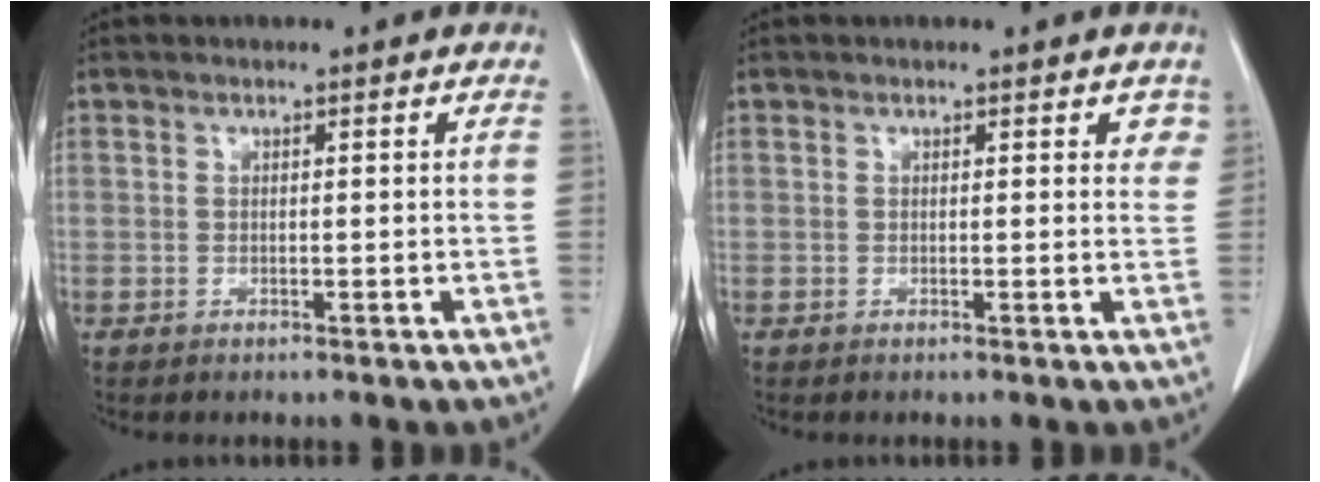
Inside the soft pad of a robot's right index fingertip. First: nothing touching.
{"total": 1.9, "force": [1.1, 1.1, 1.0], "torque": [0.002, 0.002, 0.007]}